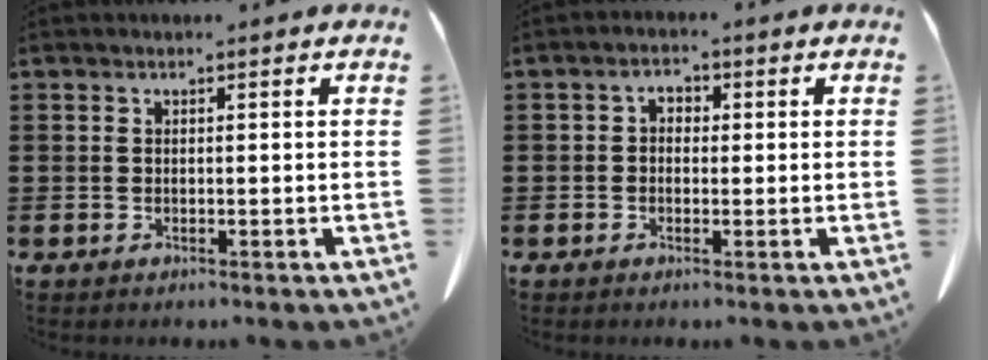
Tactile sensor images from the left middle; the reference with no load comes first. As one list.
[{"total": 1.7, "force": [-0.5, 1.3, 1.0], "torque": [-0.022, 0.010, -0.013]}]